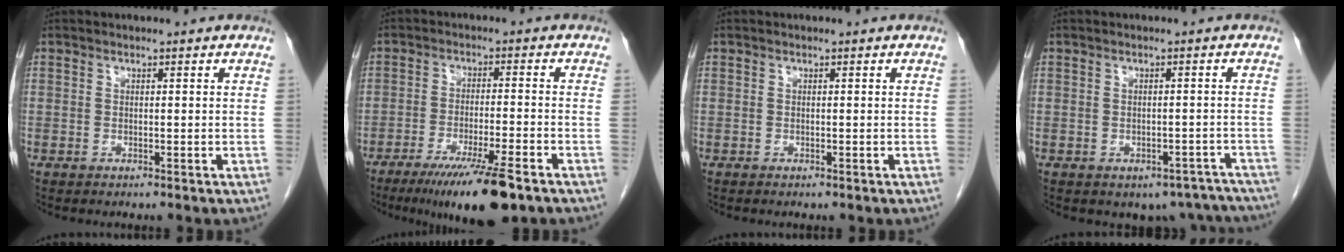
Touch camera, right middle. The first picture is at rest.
{"total": 11.4, "force": [-7.7, 0.7, 8.4], "torque": [-0.134, -0.027, -0.123]}
{"total": 0.0}
{"total": 8.2, "force": [-6.7, 4.5, 1.3], "torque": [0.008, 0.018, -0.069]}